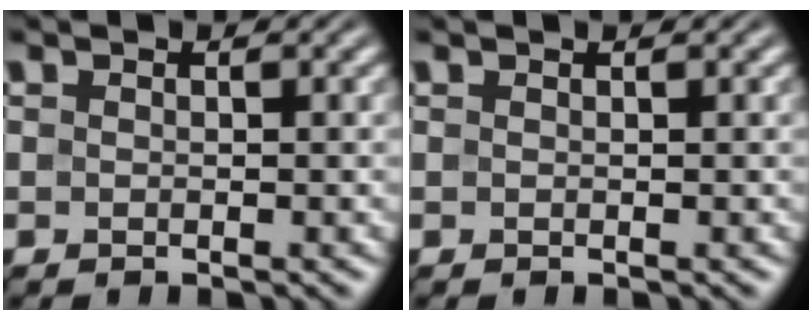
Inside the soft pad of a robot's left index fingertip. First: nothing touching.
{"total": 0.0}